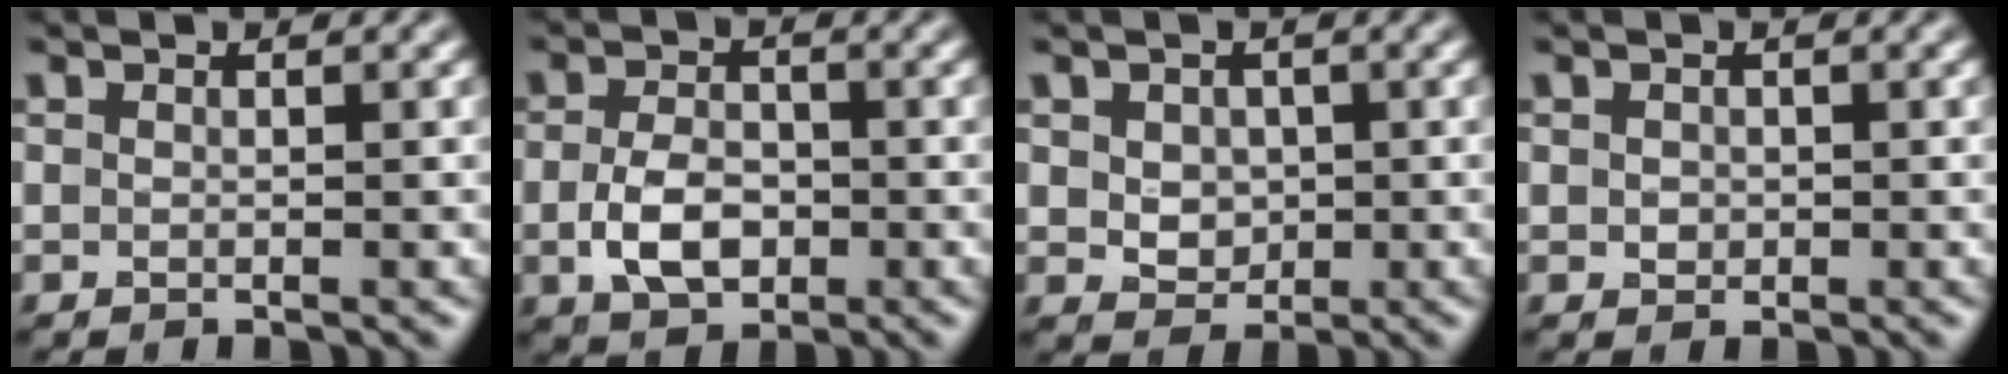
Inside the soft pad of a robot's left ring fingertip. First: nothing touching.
{"total": 4.1, "force": [-0.9, 2.7, 2.9], "torque": [-0.065, -0.004, -0.020]}
{"total": 2.7, "force": [0.5, 2.2, 1.4], "torque": [-0.031, 0.001, 0.012]}
{"total": 0.9, "force": [0.1, 0.8, 0.3], "torque": [-0.004, -0.002, 0.002]}